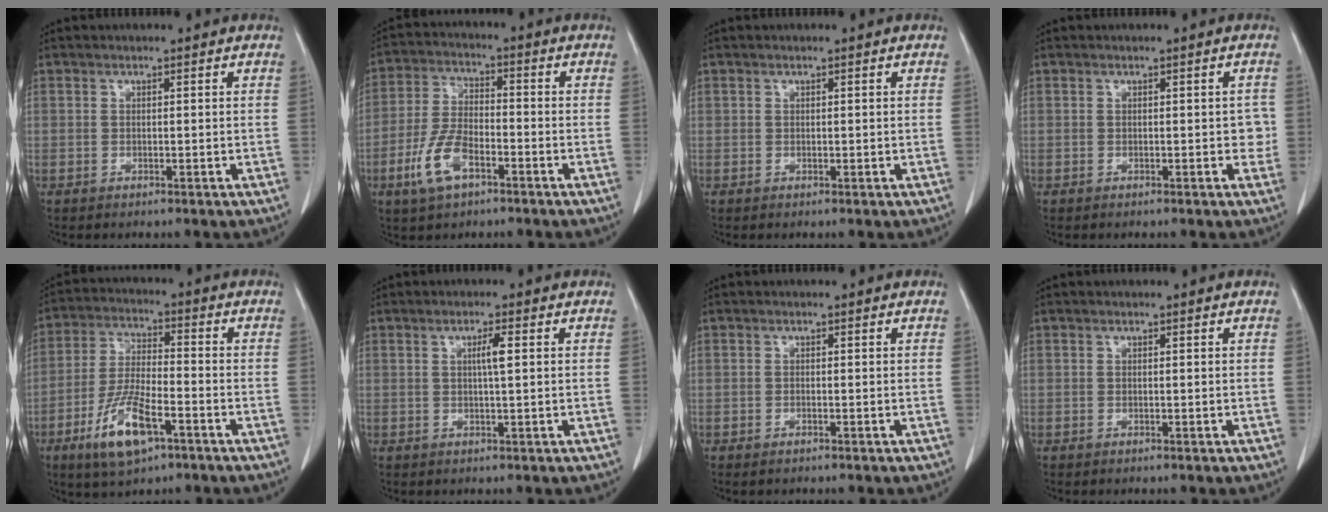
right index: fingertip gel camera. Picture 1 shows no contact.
{"total": 8.7, "force": [-4.2, 3.7, 6.6], "torque": [-0.151, 0.001, -0.079]}
{"total": 0.5, "force": [0.2, 0.4, 0.2], "torque": [0.002, 0.000, 0.002]}
{"total": 1.9, "force": [-0.1, 1.2, 1.4], "torque": [-0.009, 0.013, -0.002]}
{"total": 10.9, "force": [-5.5, 3.1, 8.9], "torque": [-0.183, -0.012, -0.095]}
{"total": 2.4, "force": [0.5, -0.1, 2.4], "torque": [-0.043, 0.001, 0.008]}
{"total": 0.5, "force": [-0.4, 0.2, 0.3], "torque": [-0.011, -0.001, -0.003]}
{"total": 0.0}